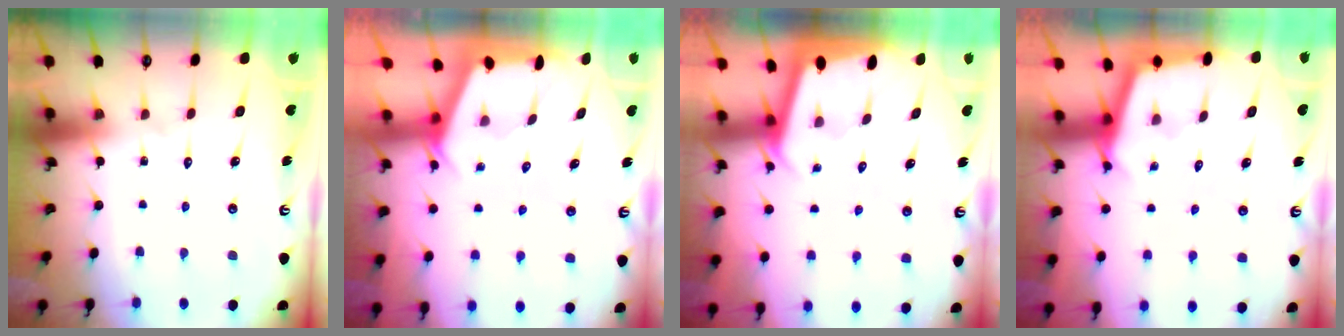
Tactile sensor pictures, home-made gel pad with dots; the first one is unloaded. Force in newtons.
{"total": 2.2, "press": 2.2, "slide": 0.3}
{"total": 1.8, "press": 1.8, "slide": 0.1}
{"total": 2.5, "press": 2.5, "slide": 0.2}